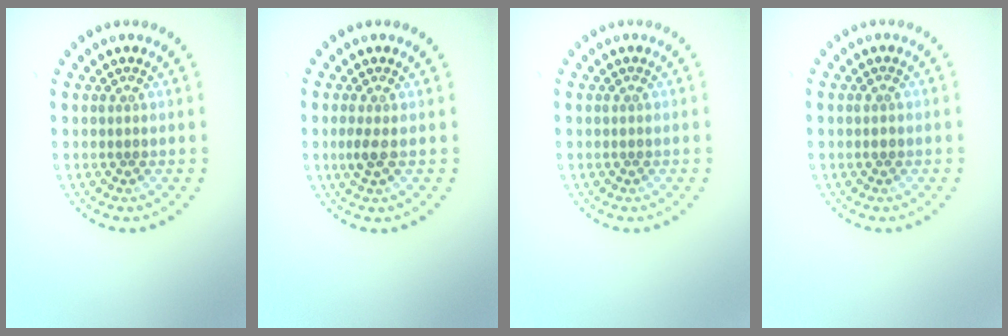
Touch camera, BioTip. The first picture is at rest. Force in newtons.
{"total": 1.2, "press": 1.0, "slide": 0.5}
{"total": 0.0}
{"total": 0.8, "press": 0.8, "slide": 0.2}